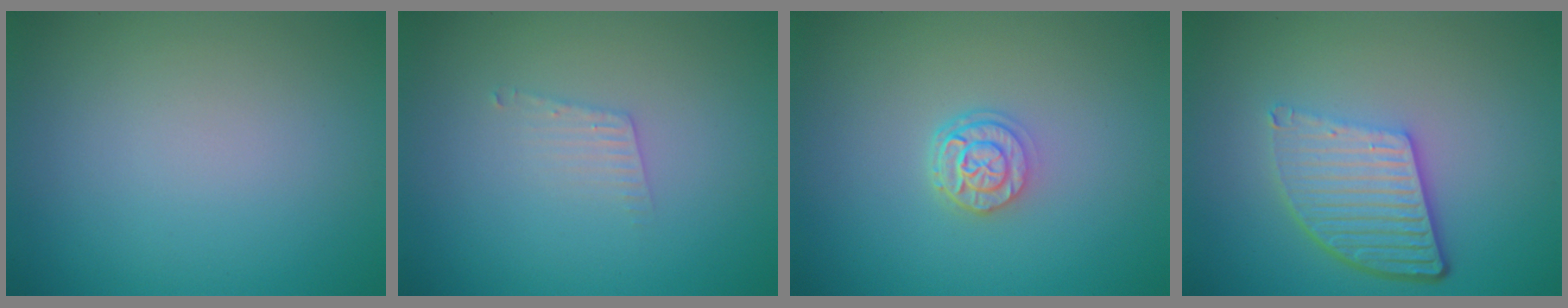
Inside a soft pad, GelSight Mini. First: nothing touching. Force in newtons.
{"total": 1.3, "press": 1.3, "slide": 0.1}
{"total": 2.7, "press": 2.1, "slide": 1.7}
{"total": 5.5, "press": 4.0, "slide": 3.9}